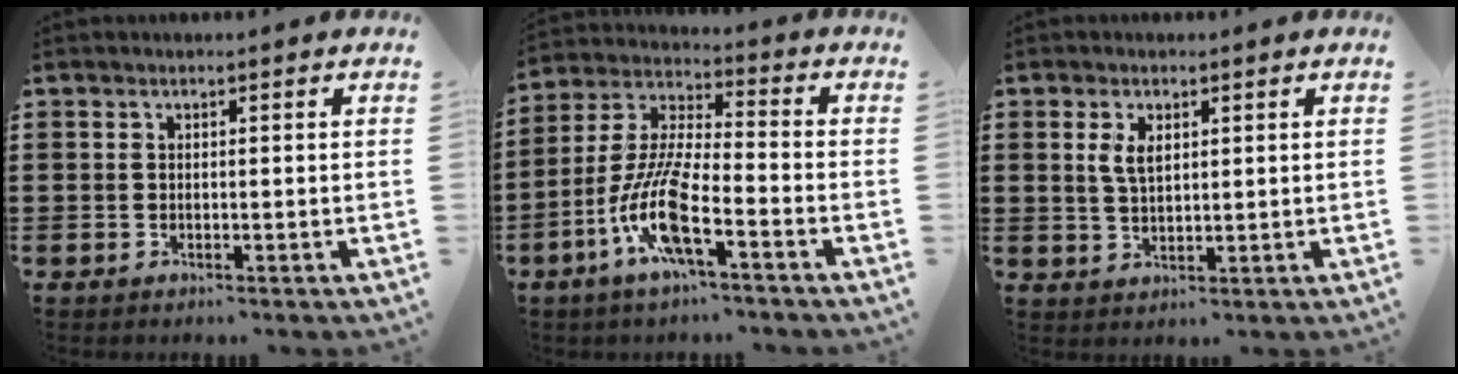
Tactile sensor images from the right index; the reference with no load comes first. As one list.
[{"total": 10.9, "force": [-5.4, 1.8, 9.3], "torque": [-0.216, -0.017, -0.108]}, {"total": 3.4, "force": [1.1, 1.6, 2.7], "torque": [-0.059, 0.007, 0.018]}]